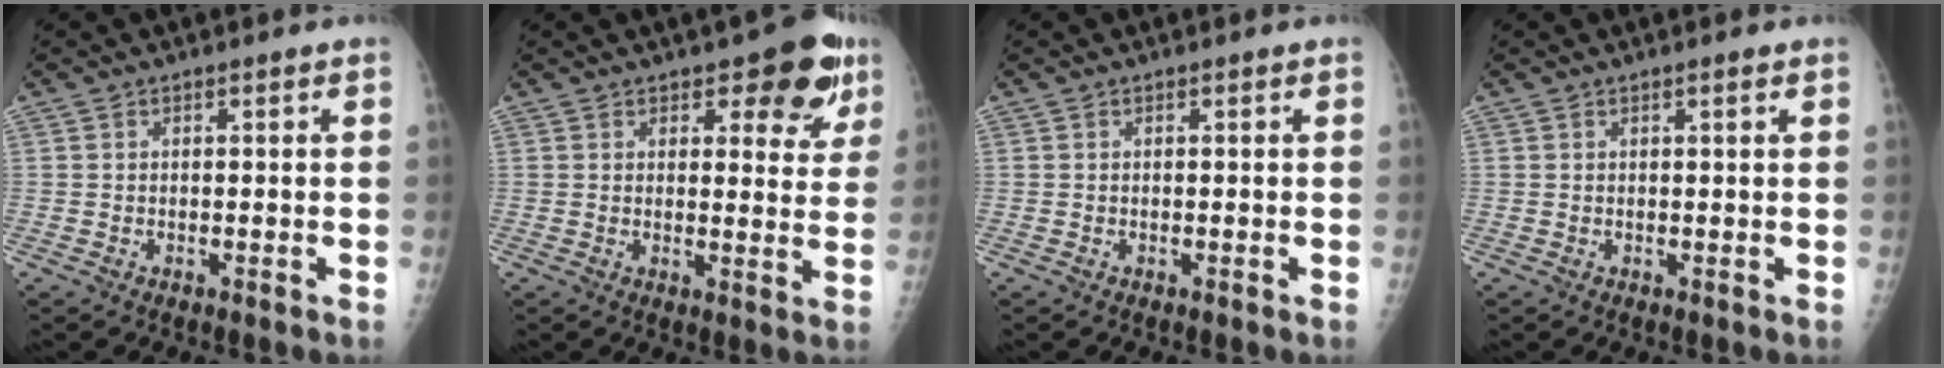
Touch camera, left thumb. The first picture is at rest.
{"total": 9.4, "force": [5.4, 4.4, 6.4], "torque": [-0.036, -0.022, 0.065]}
{"total": 0.0}
{"total": 0.8, "force": [0.5, 0.0, 0.7], "torque": [-0.010, 0.000, 0.007]}